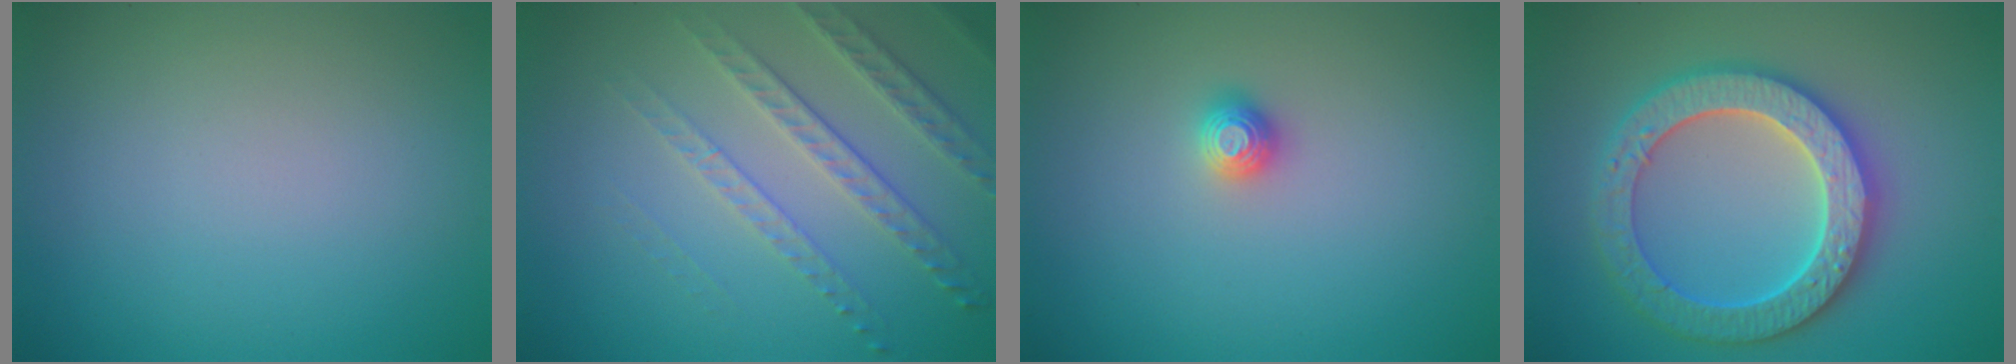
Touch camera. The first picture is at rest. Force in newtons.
{"total": 3.5, "press": 3.1, "slide": 1.6}
{"total": 1.2, "press": 1.1, "slide": 0.3}
{"total": 6.5, "press": 6.3, "slide": 1.5}